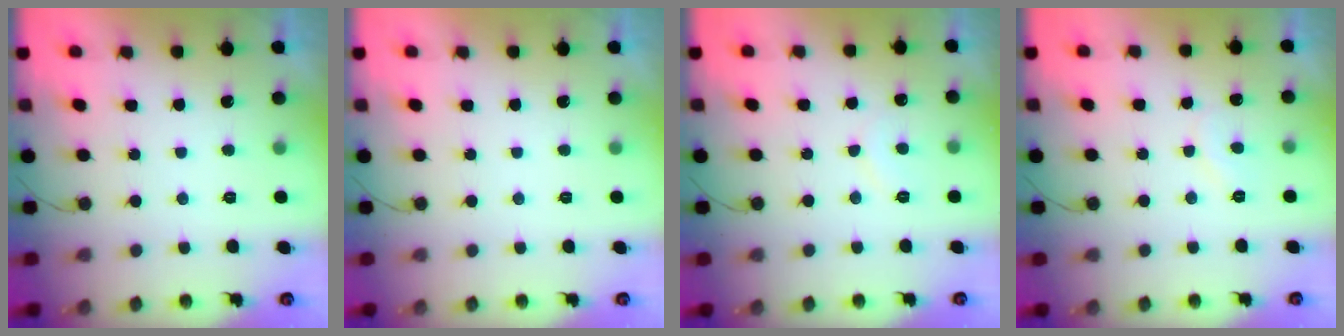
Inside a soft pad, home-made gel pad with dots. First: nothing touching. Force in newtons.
{"total": 0.0}
{"total": 5.3, "press": 5.3, "slide": 0.3}
{"total": 5.7, "press": 5.7, "slide": 0.5}